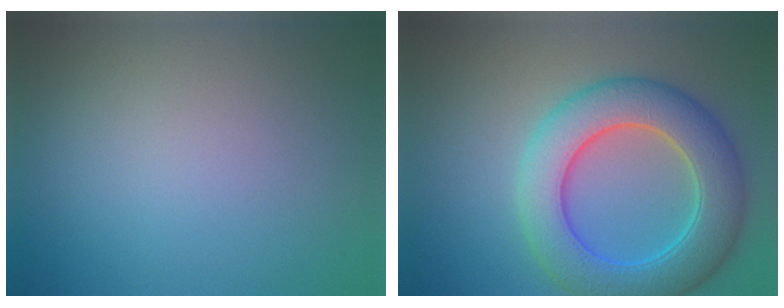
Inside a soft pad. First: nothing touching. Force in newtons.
{"total": 8.4, "press": 8.4, "slide": 0.2}